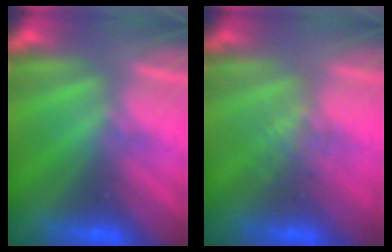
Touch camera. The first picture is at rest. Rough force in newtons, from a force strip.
{"total": 2.0}